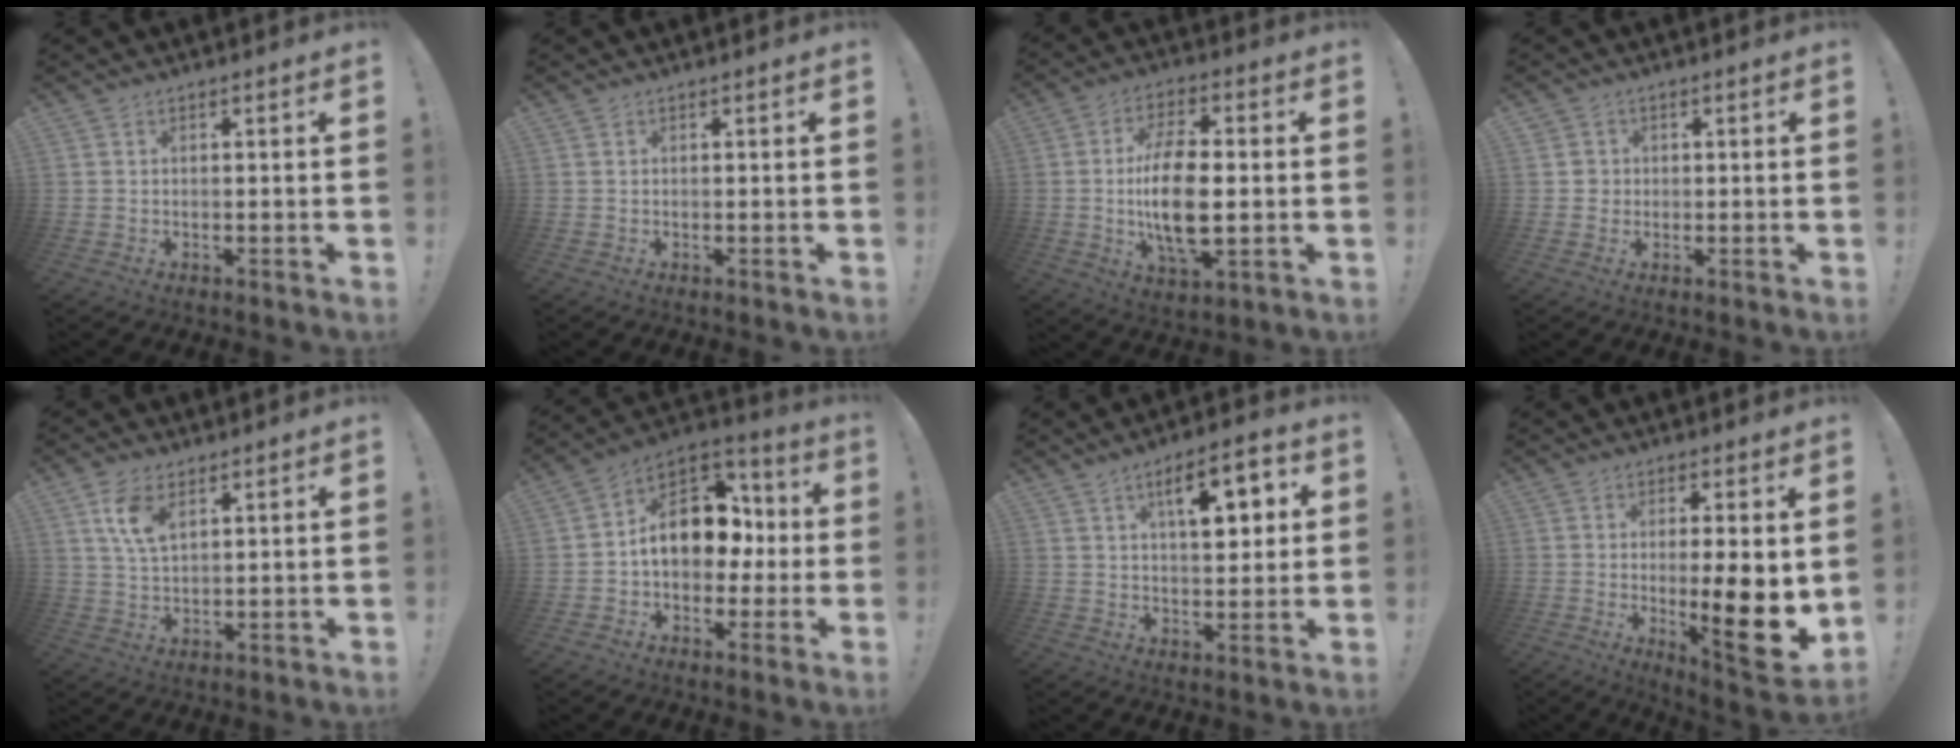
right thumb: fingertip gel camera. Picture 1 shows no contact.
{"total": 0.0}
{"total": 16.3, "force": [-0.6, 7.6, 14.4], "torque": [-0.274, -0.006, -0.018]}
{"total": 2.8, "force": [0.1, 2.7, 0.4], "torque": [0.002, 0.000, 0.001]}
{"total": 8.2, "force": [4.0, 4.3, 5.6], "torque": [-0.109, -0.009, 0.073]}
{"total": 15.9, "force": [1.1, 11.8, 10.6], "torque": [-0.143, 0.010, 0.029]}
{"total": 11.5, "force": [4.4, 4.7, 9.5], "torque": [-0.128, -0.008, 0.066]}
{"total": 12.4, "force": [-2.1, 1.6, 12.1], "torque": [-0.152, -0.011, -0.027]}